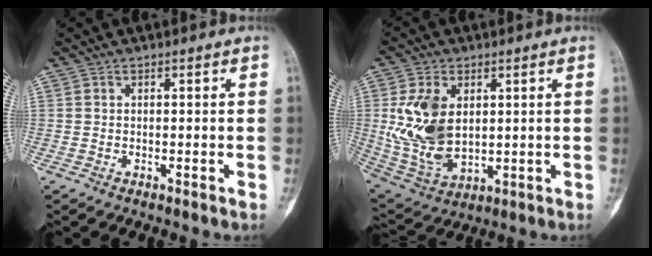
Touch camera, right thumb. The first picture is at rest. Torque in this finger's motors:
{"motor_torque": [1.81, 1.93, 1.50, 0.34, 0.16]}